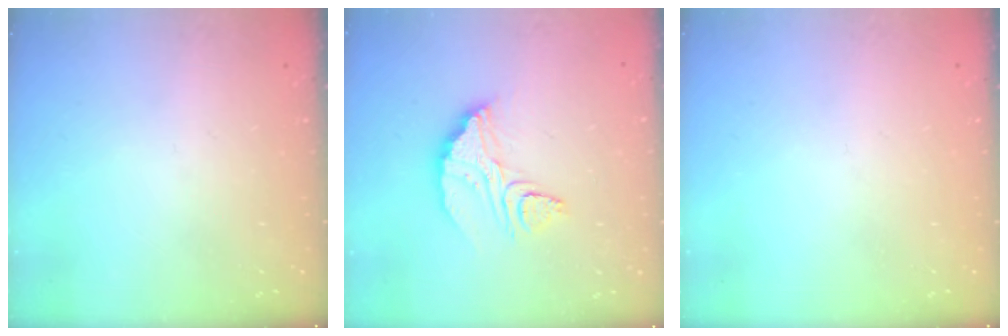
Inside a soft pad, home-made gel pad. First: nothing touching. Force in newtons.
{"total": 11.0, "press": 11.0, "slide": 0.8}
{"total": 0.0}